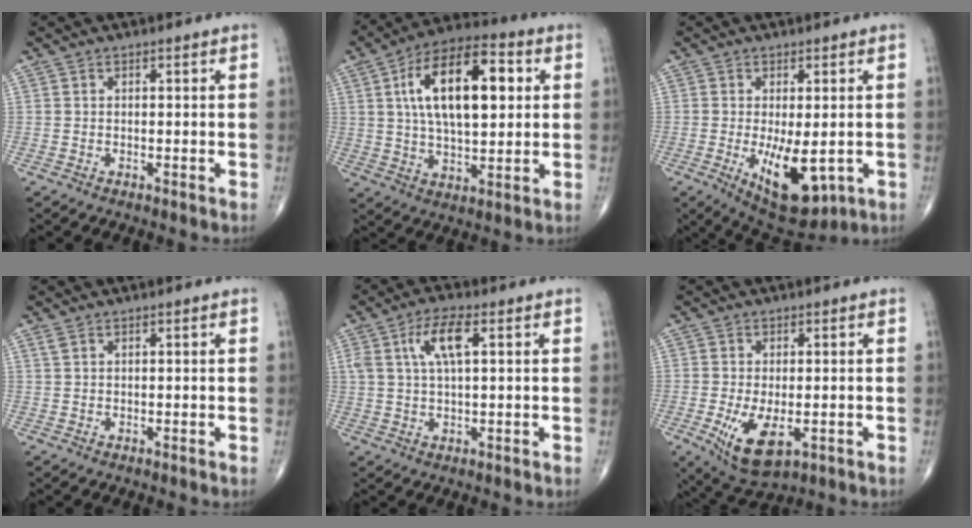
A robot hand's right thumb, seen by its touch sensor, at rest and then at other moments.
{"total": 18.6, "force": [4.2, 8.7, 15.8], "torque": [-0.250, 0.011, 0.066]}
{"total": 11.1, "force": [-2.4, 4.8, 9.7], "torque": [-0.139, -0.022, -0.020]}
{"total": 0.8, "force": [0.6, 0.3, 0.5], "torque": [-0.013, 0.008, 0.016]}
{"total": 6.9, "force": [2.1, 2.3, 6.1], "torque": [-0.128, 0.007, 0.043]}
{"total": 8.8, "force": [-2.5, 4.3, 7.3], "torque": [-0.130, -0.019, -0.030]}